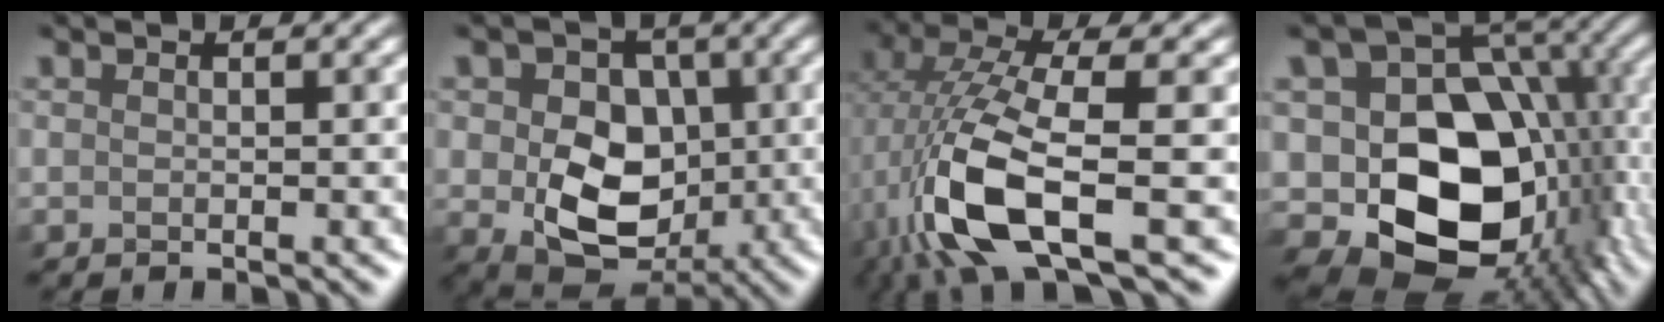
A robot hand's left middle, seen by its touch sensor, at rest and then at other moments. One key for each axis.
{"total": 8.3, "fx": -0.6, "fy": 6.2, "fz": 5.6, "tx": -0.086, "ty": -0.019, "tz": -0.004}
{"total": 9.4, "fx": -2.1, "fy": 2.6, "fz": 8.7, "tx": -0.195, "ty": -0.002, "tz": -0.045}
{"total": 15.1, "fx": -2.7, "fy": 10.5, "fz": 10.6, "tx": -0.184, "ty": -0.009, "tz": -0.043}